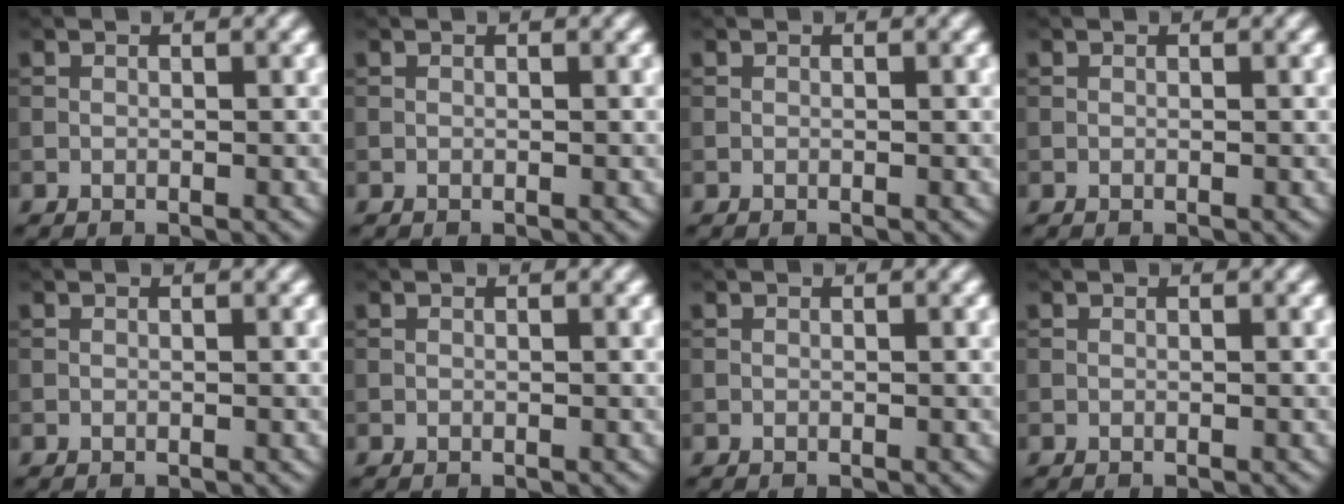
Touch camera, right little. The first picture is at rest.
{"total": 0.0}
{"total": 0.0}
{"total": 0.0}
{"total": 0.0}
{"total": 0.0}
{"total": 0.0}
{"total": 0.0}